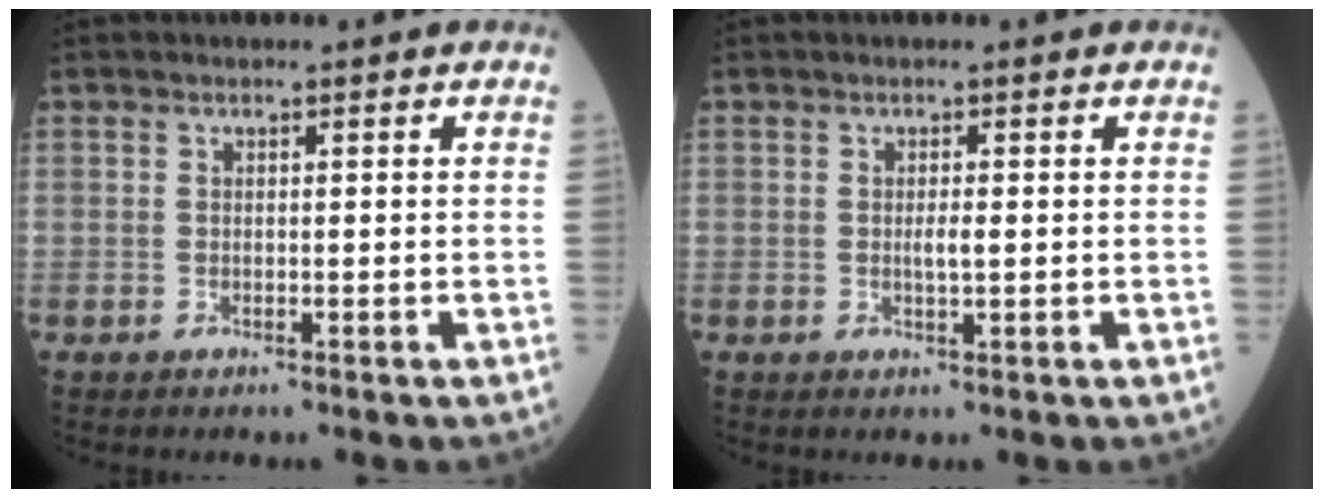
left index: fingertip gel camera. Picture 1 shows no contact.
{"total": 1.4, "force": [0.1, 0.1, 1.4], "torque": [-0.029, -0.001, 0.003]}